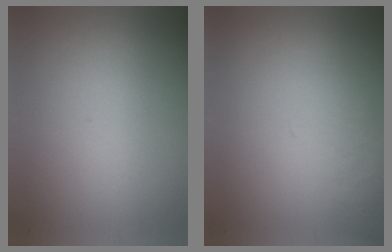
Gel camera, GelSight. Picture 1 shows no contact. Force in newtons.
{"total": 1.3}